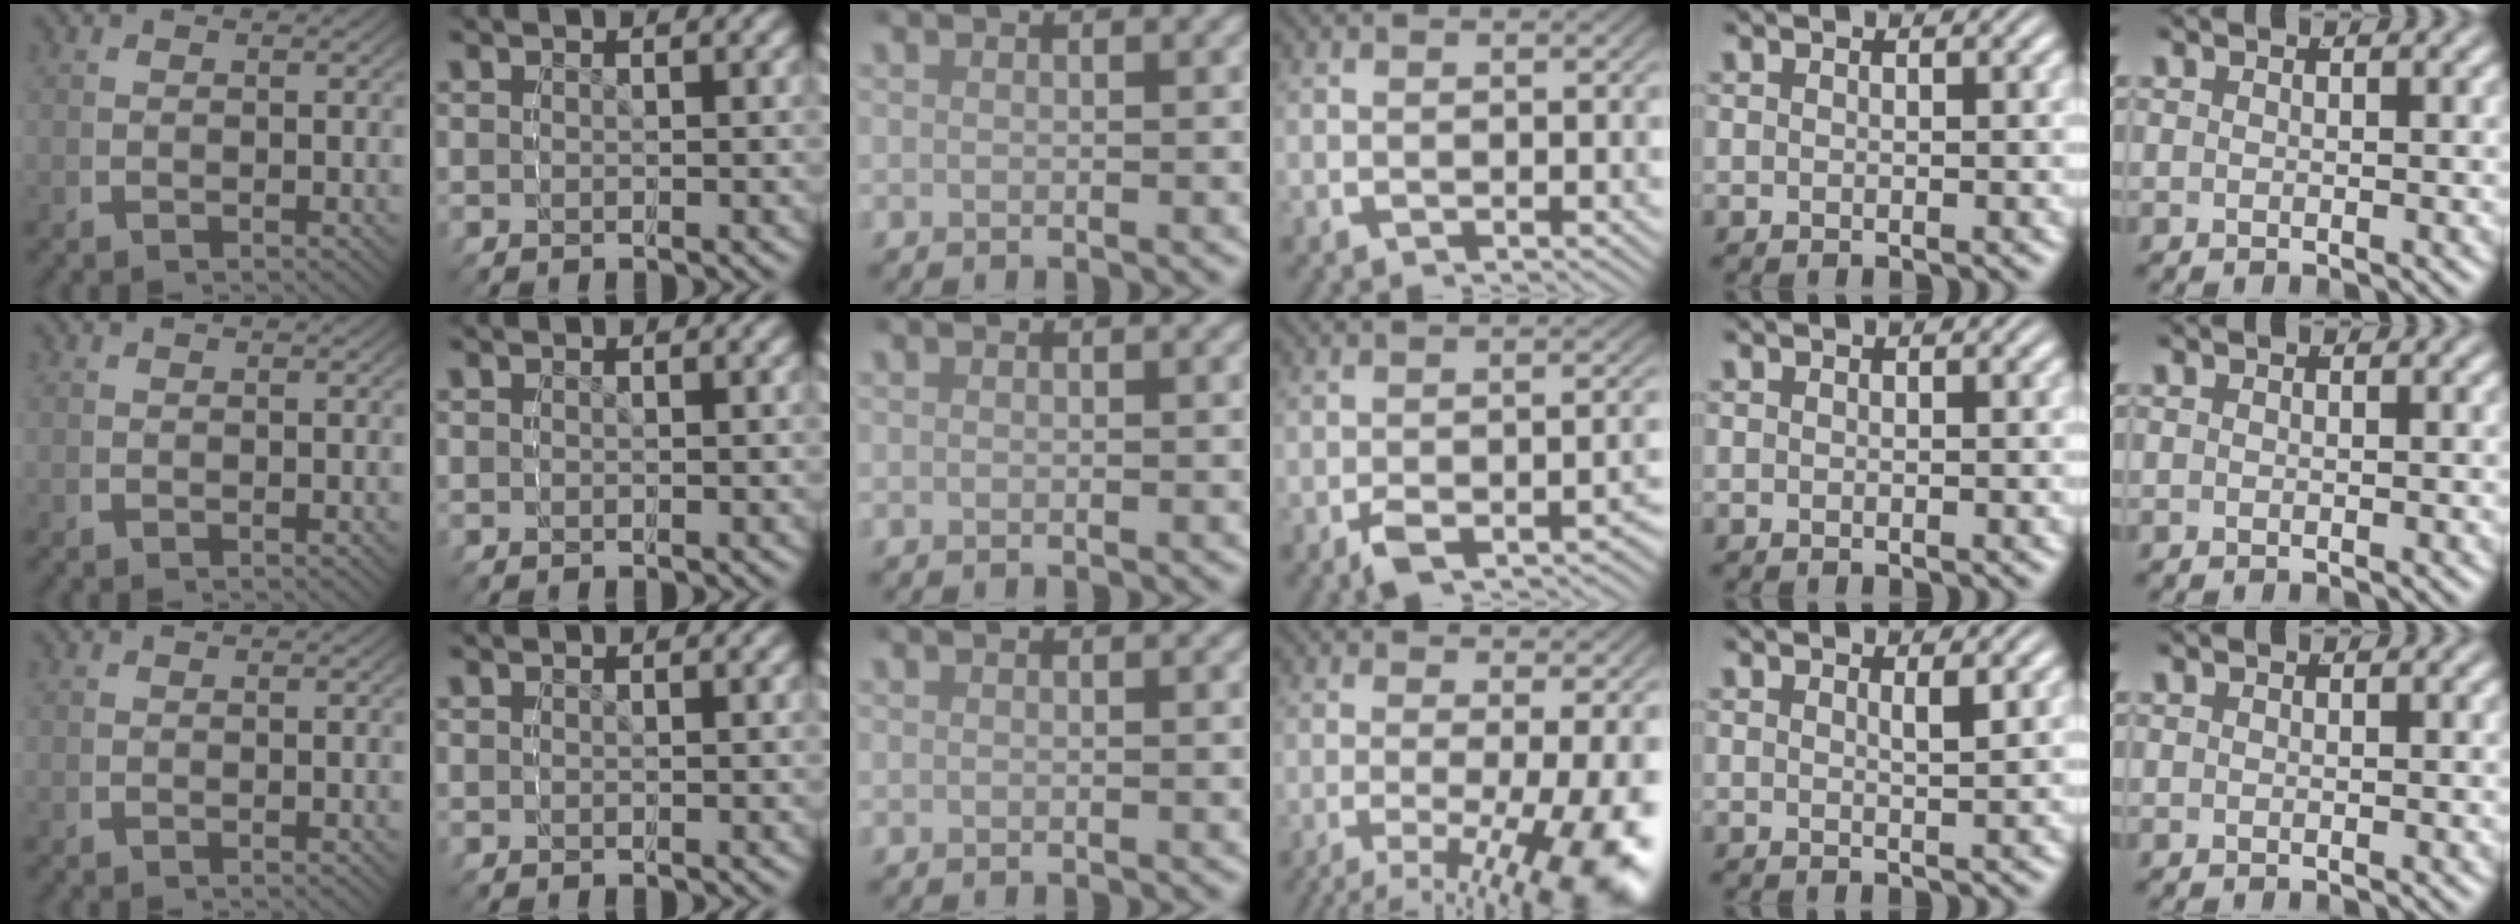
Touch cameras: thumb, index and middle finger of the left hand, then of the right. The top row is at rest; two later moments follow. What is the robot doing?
{"motion": "grasp_and_lifting", "object": "button"}